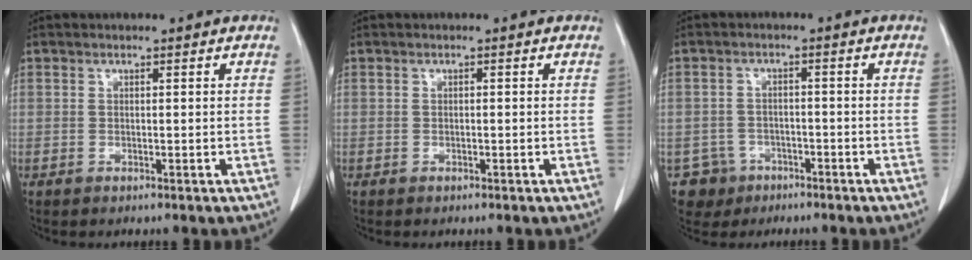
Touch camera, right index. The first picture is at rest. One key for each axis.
{"total": 0.0}
{"total": 4.7, "fx": -2.6, "fy": 3.9, "fz": -0.2, "tx": 0.006, "ty": 0.010, "tz": -0.041}